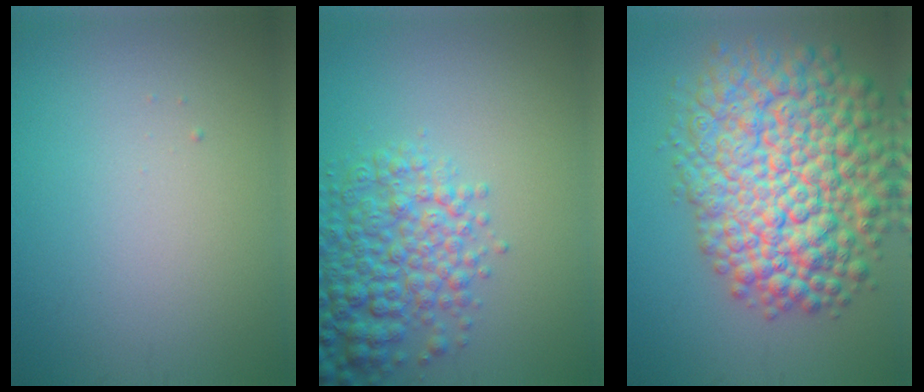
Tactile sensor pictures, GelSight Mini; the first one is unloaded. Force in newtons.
{"total": 6.2, "press": 6.2, "slide": 0.2}
{"total": 12.8, "press": 12.8, "slide": 0.5}